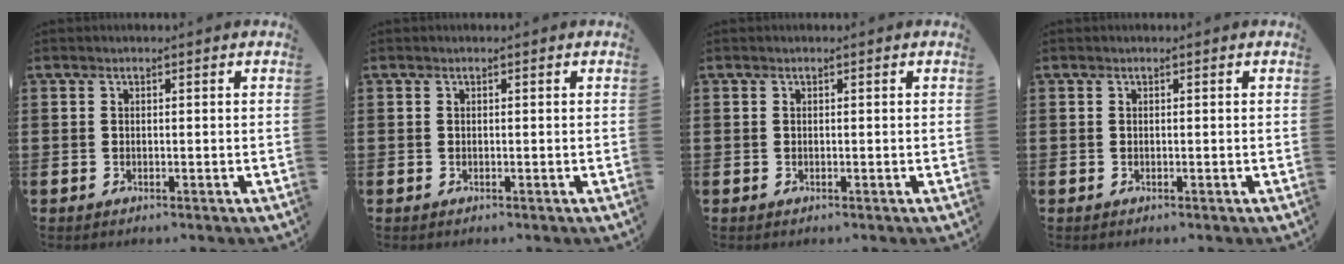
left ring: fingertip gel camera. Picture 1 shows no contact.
{"total": 0.0}
{"total": 0.0}
{"total": 0.0}